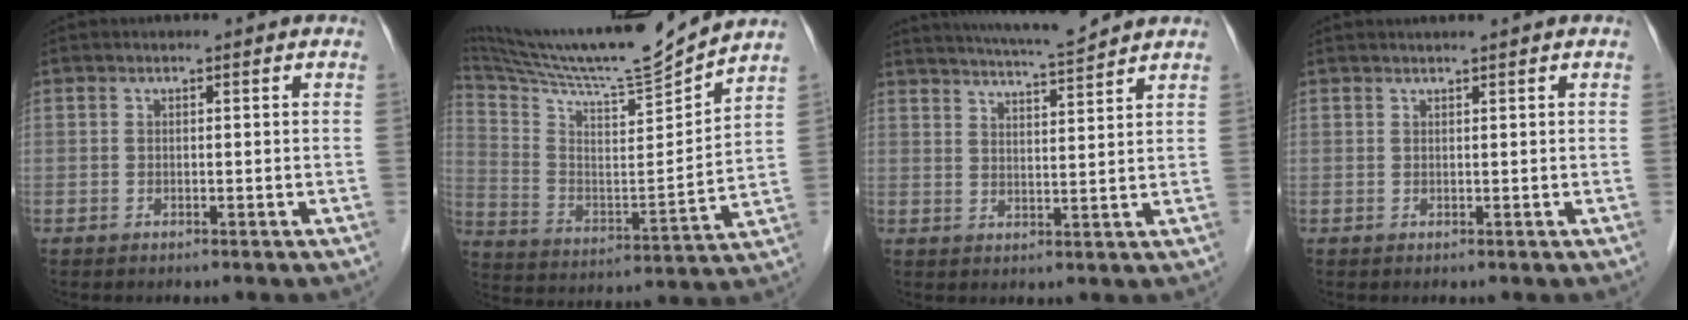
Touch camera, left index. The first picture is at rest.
{"total": 19.8, "force": [18.2, -1.0, 7.5], "torque": [-0.152, -0.037, 0.304]}
{"total": 8.8, "force": [8.2, -0.7, 3.1], "torque": [-0.059, 0.005, 0.127]}
{"total": 1.3, "force": [1.1, -0.2, 0.5], "torque": [-0.006, 0.010, 0.024]}